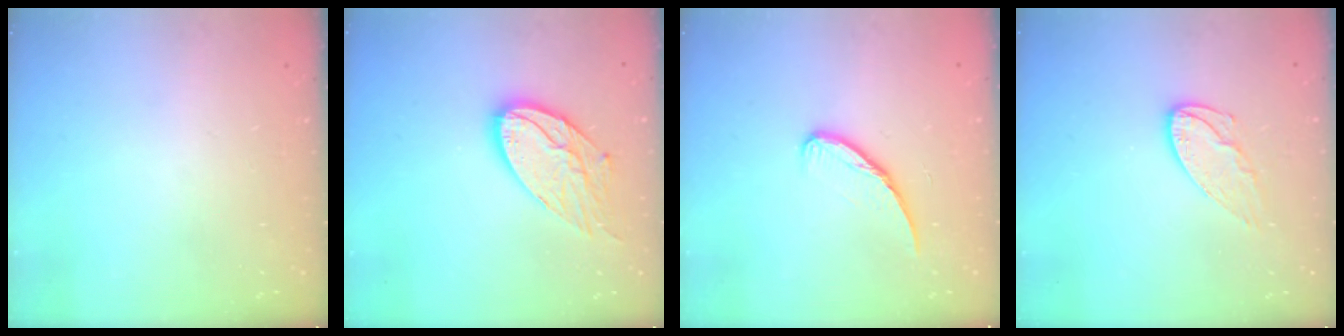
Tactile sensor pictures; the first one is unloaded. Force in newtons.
{"total": 14.2, "press": 14.1, "slide": 1.2}
{"total": 7.1, "press": 7.0, "slide": 0.6}
{"total": 9.1, "press": 9.1, "slide": 0.5}